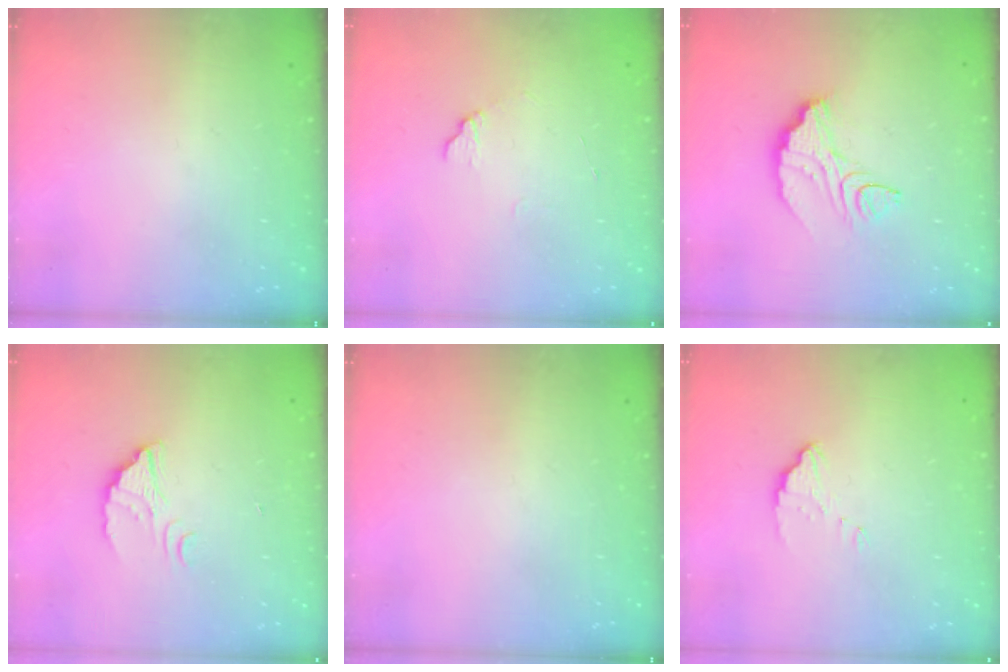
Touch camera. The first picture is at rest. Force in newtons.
{"total": 6.5, "press": 6.5, "slide": 0.6}
{"total": 9.3, "press": 9.3, "slide": 0.8}
{"total": 2.5, "press": 2.5, "slide": 0.1}
{"total": 0.0}
{"total": 2.5, "press": 2.5, "slide": 0.2}